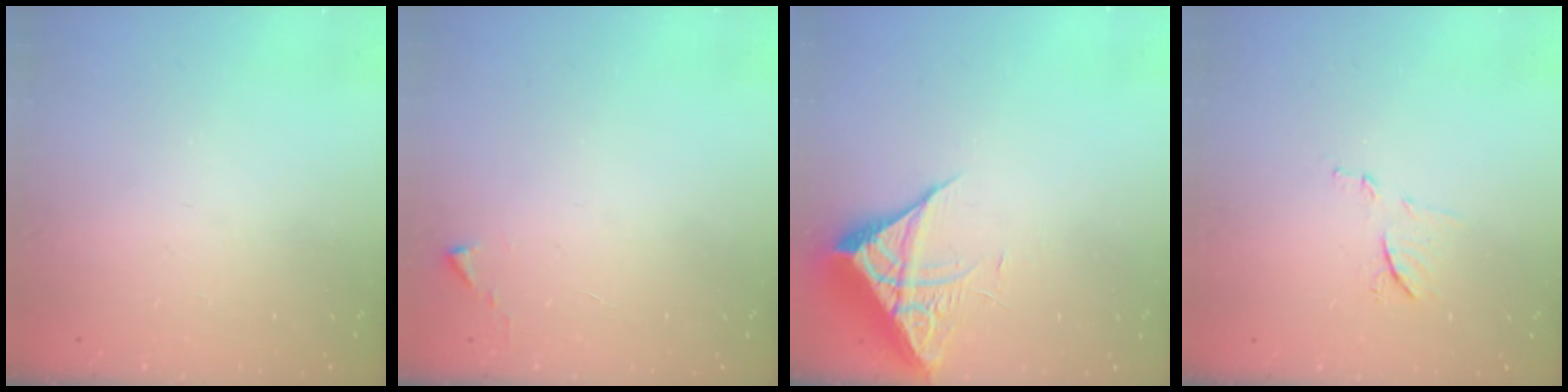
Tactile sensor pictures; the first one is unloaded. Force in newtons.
{"total": 2.7, "press": 2.7, "slide": 0.5}
{"total": 7.3, "press": 7.2, "slide": 0.3}
{"total": 7.2, "press": 7.1, "slide": 0.5}